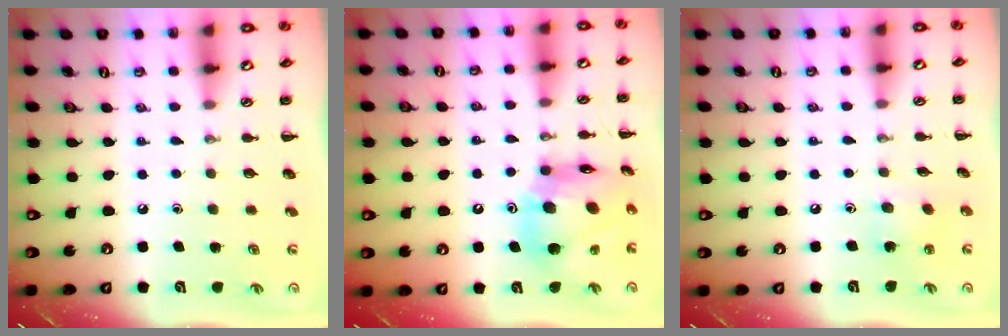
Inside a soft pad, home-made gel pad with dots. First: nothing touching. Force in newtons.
{"total": 14.2, "press": 13.8, "slide": 3.4}
{"total": 4.3, "press": 4.1, "slide": 1.2}